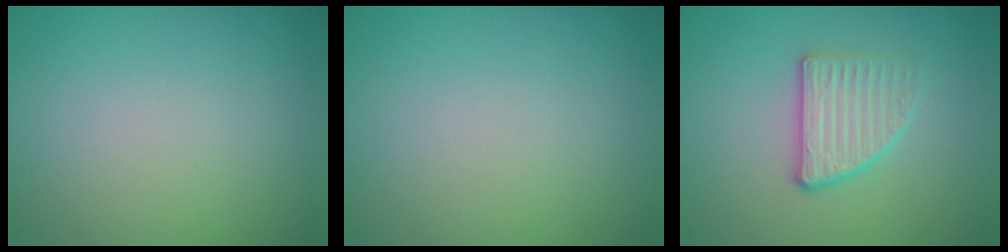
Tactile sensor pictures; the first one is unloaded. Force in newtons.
{"total": 0.0}
{"total": 2.8, "press": 2.5, "slide": 1.4}